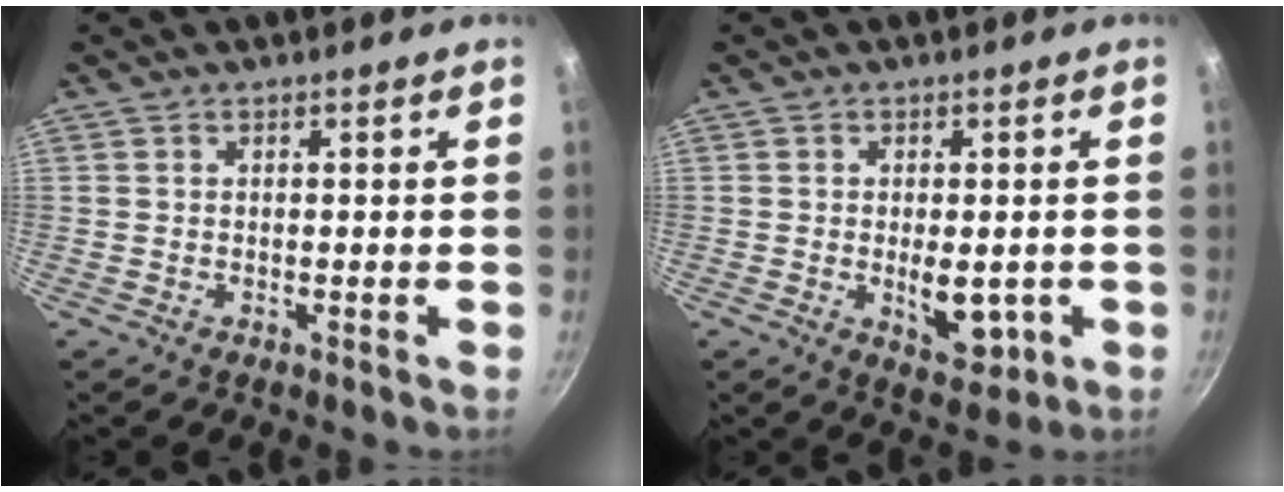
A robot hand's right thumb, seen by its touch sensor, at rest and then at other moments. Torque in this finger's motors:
{"motor_torque": [2.63, 2.38, 0.77, -0.60, 0.21]}